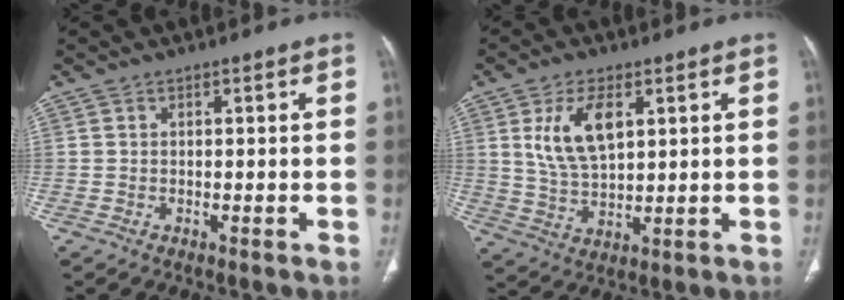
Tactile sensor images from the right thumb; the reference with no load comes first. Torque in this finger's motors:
{"motor_torque": [-0.07, 0.20, 1.01, 0.28, 0.07]}